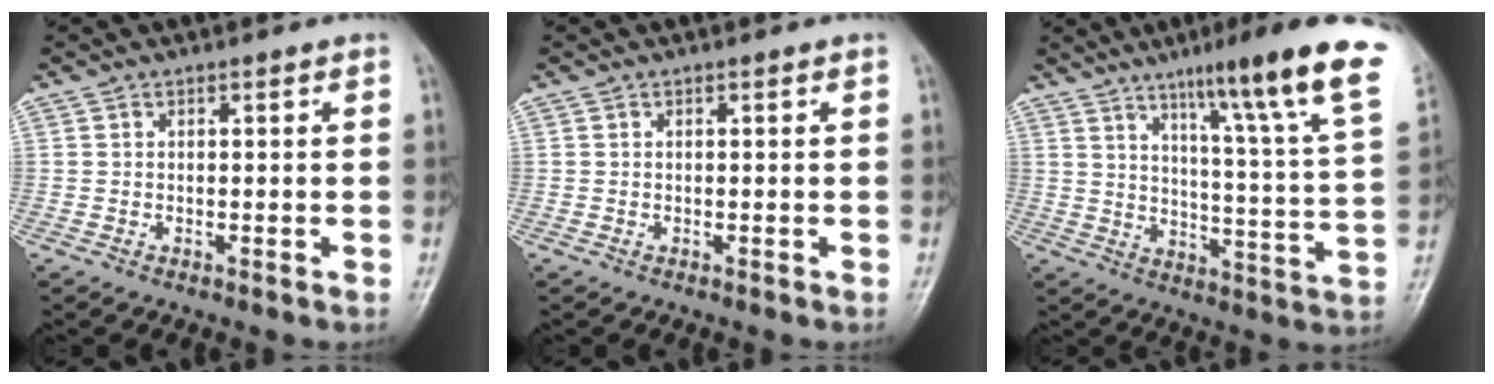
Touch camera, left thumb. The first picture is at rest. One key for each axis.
{"total": 0.0}
{"total": 21.3, "fx": 12.5, "fy": 2.0, "fz": 17.1, "tx": -0.224, "ty": -0.049, "tz": 0.172}